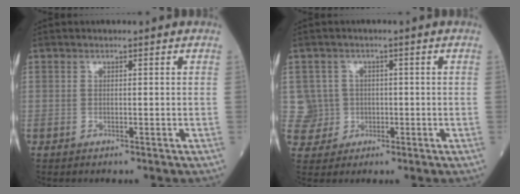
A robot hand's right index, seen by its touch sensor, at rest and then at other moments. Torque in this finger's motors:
{"motor_torque": [0.01, 0.05, -0.07, -0.04]}